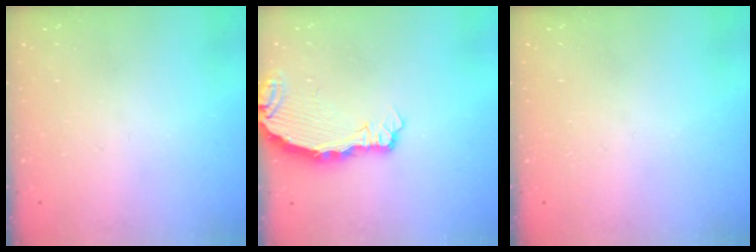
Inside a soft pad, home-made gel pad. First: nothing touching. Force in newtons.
{"total": 3.9, "press": 3.9, "slide": 0.4}
{"total": 0.0}